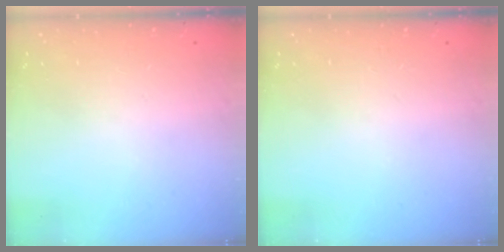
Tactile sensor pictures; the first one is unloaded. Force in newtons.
{"total": 0.0}